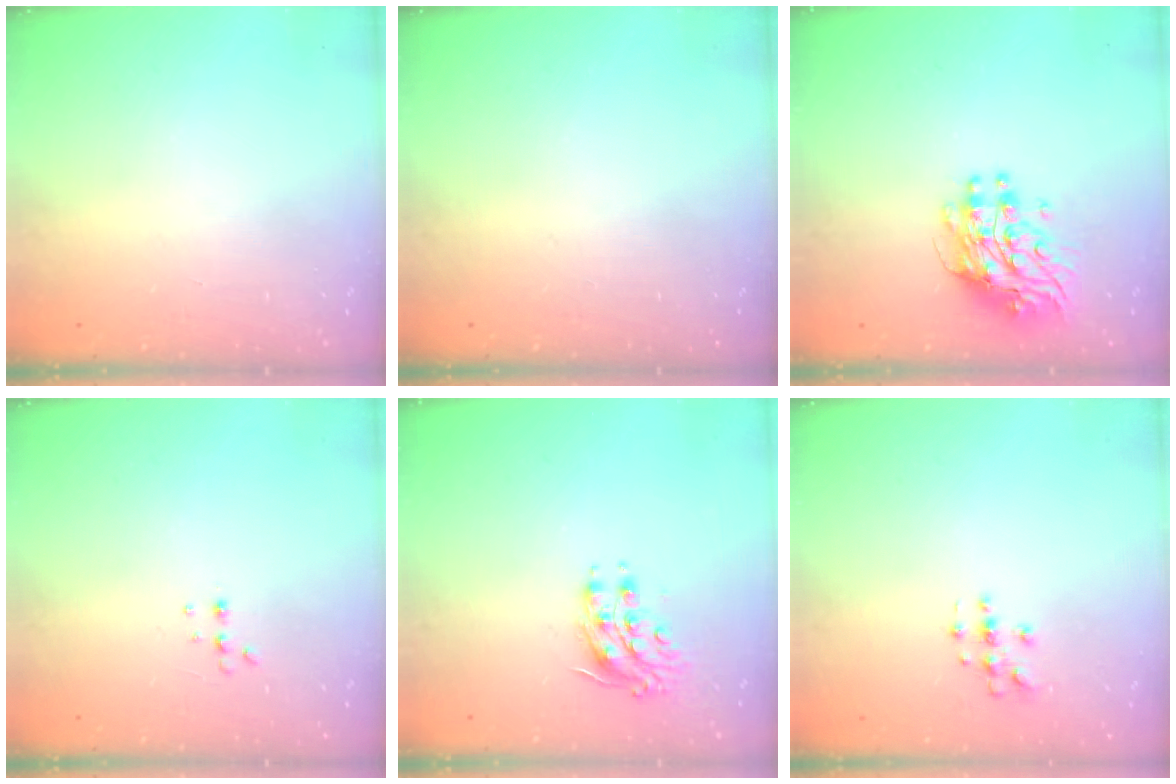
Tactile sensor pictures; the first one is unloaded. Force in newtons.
{"total": 0.0}
{"total": 9.8, "press": 9.7, "slide": 0.8}
{"total": 4.4, "press": 4.3, "slide": 1.0}
{"total": 8.2, "press": 8.2, "slide": 0.4}
{"total": 2.8, "press": 2.8, "slide": 0.2}